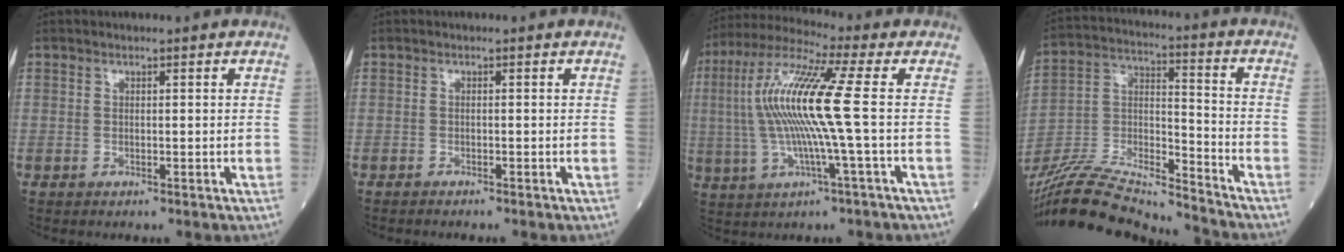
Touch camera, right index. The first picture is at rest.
{"total": 1.3, "force": [-1.2, 0.0, 0.6], "torque": [-0.008, 0.000, -0.015]}
{"total": 14.1, "force": [0.4, -0.4, 14.1], "torque": [-0.297, 0.011, -0.002]}
{"total": 21.9, "force": [-20.6, 1.1, 7.3], "torque": [-0.167, -0.006, -0.361]}